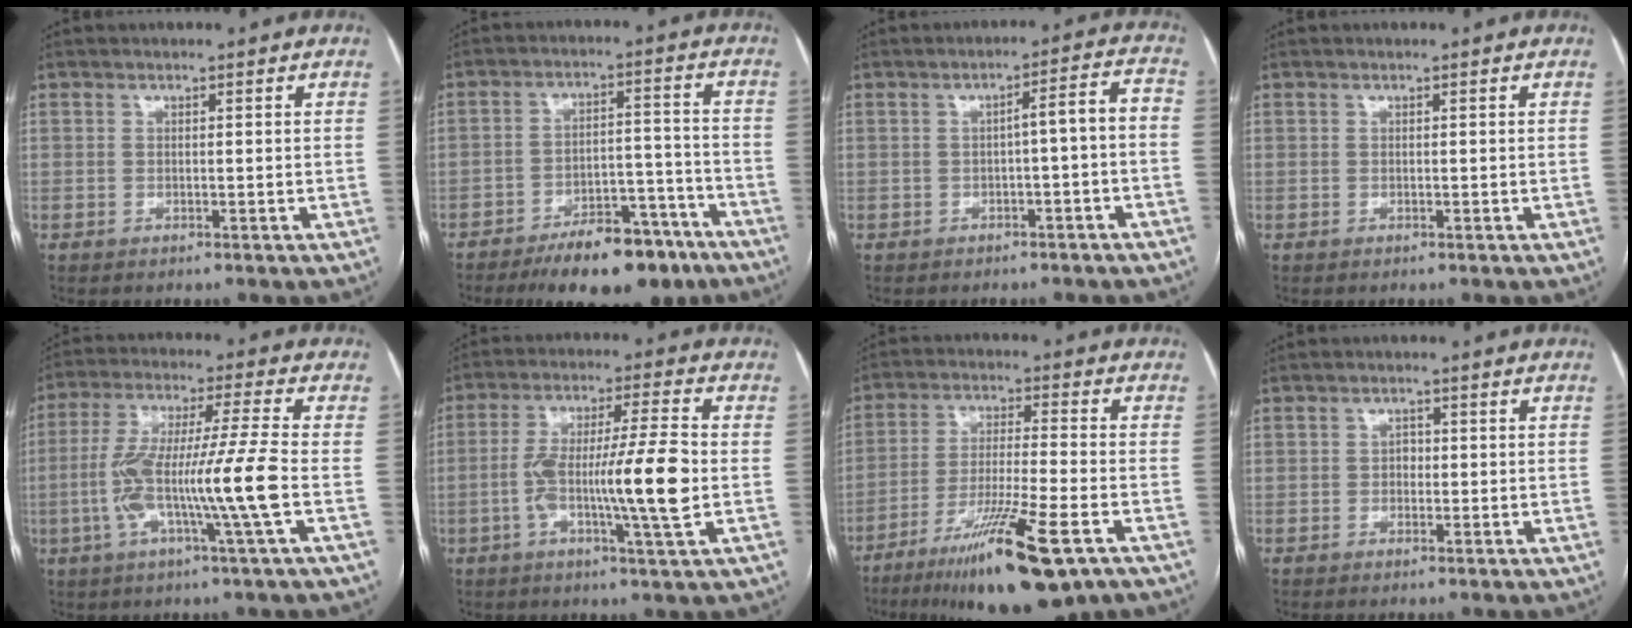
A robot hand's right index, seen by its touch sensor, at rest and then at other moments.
{"total": 13.2, "force": [-9.7, 5.0, 7.4], "torque": [-0.095, 0.022, -0.148]}
{"total": 4.8, "force": [-1.2, 0.7, 4.6], "torque": [-0.059, 0.028, -0.015]}
{"total": 0.0}
{"total": 13.4, "force": [-3.0, -1.3, 13.1], "torque": [-0.252, 0.001, -0.061]}
{"total": 13.0, "force": [-2.1, 0.1, 12.8], "torque": [-0.229, 0.002, -0.042]}
{"total": 16.4, "force": [-9.5, 1.4, 13.3], "torque": [-0.224, -0.037, -0.157]}
{"total": 1.4, "force": [-0.1, 1.1, 0.8], "torque": [-0.009, 0.004, -0.003]}